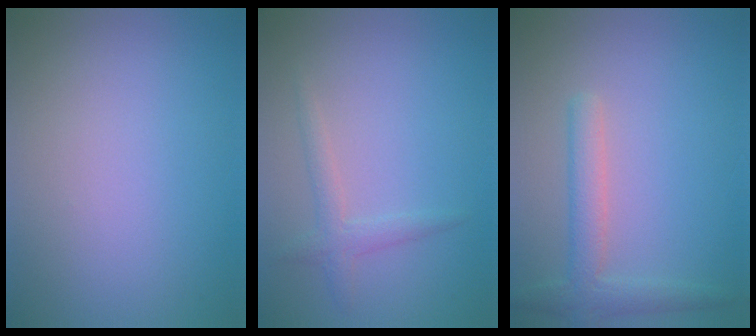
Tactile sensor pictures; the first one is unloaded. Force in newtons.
{"total": 1.7, "press": 1.7, "slide": 0.0}
{"total": 3.0, "press": 3.0, "slide": 0.1}